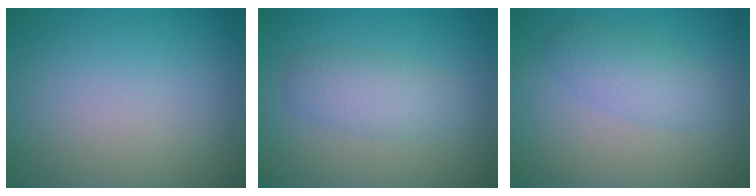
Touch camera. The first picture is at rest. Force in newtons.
{"total": 2.9, "press": 2.9, "slide": 0.1}
{"total": 2.4, "press": 2.4, "slide": 0.1}